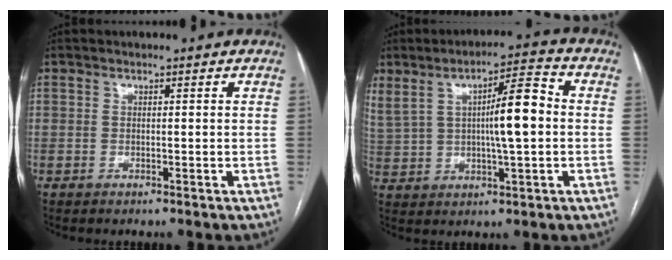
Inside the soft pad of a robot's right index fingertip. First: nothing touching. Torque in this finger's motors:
{"motor_torque": [1.61, 0.53, 0.88, 0.21]}